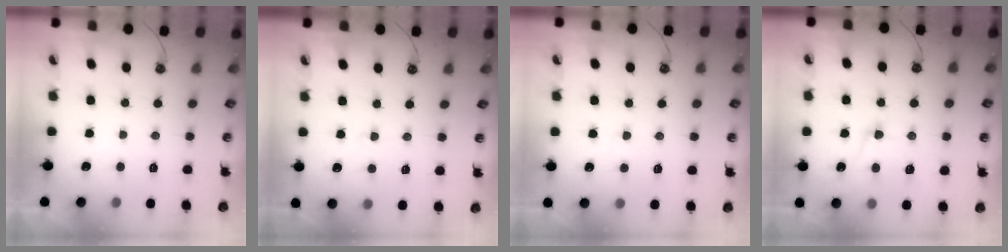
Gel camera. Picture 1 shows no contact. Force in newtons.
{"total": 1.1, "press": 1.0, "slide": 0.5}
{"total": 2.1, "press": 2.1, "slide": 0.6}
{"total": 6.3, "press": 6.2, "slide": 0.6}